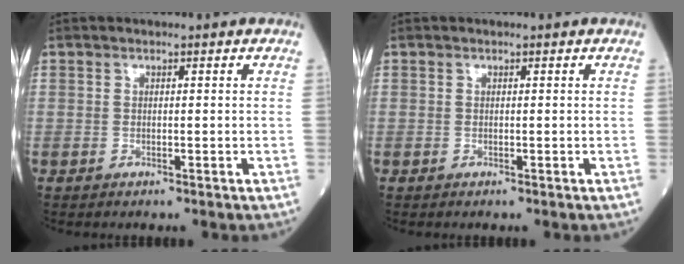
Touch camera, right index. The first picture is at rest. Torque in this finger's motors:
{"motor_torque": [0.00, 0.00, 0.00, -0.01]}